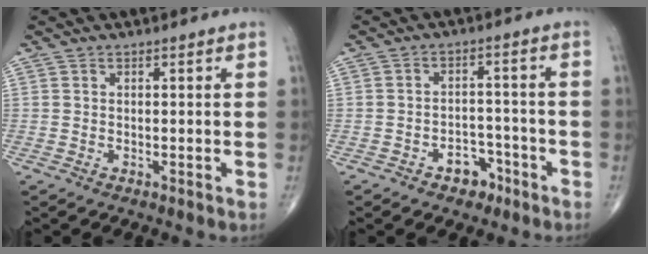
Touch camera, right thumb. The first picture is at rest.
{"total": 5.2, "force": [-3.2, 3.4, 2.2], "torque": [-0.005, 0.035, -0.046]}